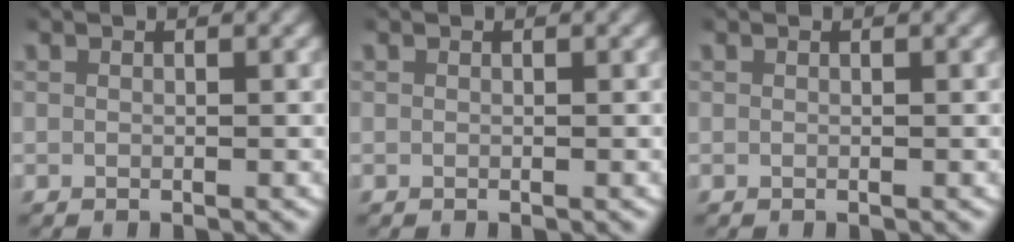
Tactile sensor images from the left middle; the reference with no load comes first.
{"total": 0.0}
{"total": 0.0}